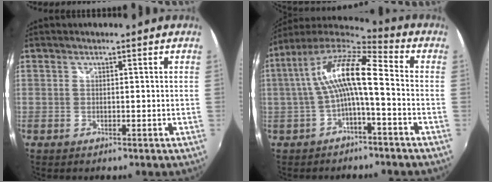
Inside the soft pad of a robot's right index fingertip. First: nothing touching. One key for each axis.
{"total": 12.7, "fx": -0.8, "fy": 2.6, "fz": 12.4, "tx": -0.235, "ty": 0.020, "tz": -0.017}